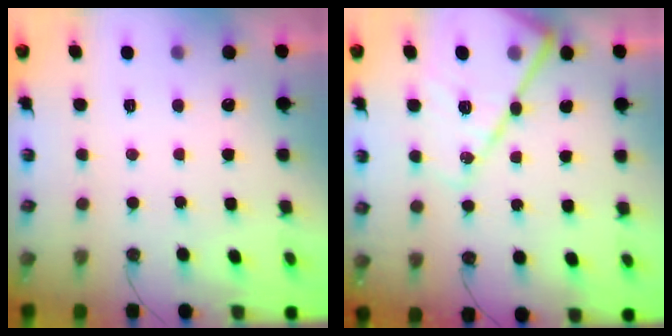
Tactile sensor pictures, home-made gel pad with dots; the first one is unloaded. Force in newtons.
{"total": 17.2, "press": 17.1, "slide": 1.5}